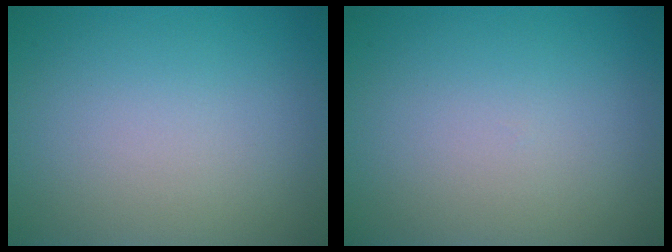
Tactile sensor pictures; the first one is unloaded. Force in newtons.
{"total": 0.0}